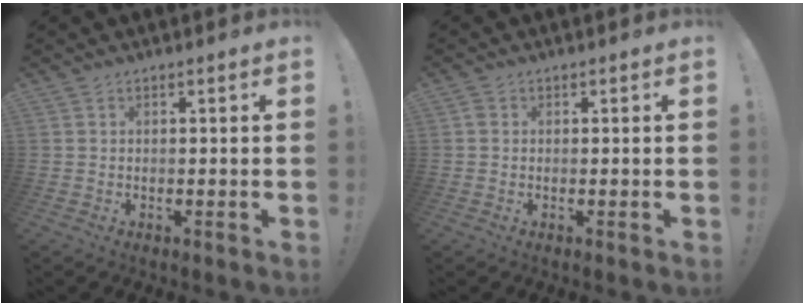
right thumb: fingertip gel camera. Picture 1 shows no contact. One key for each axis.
{"total": 1.1, "fx": 0.0, "fy": 1.0, "fz": 0.4, "tx": -0.008, "ty": 0.004, "tz": 0.000}